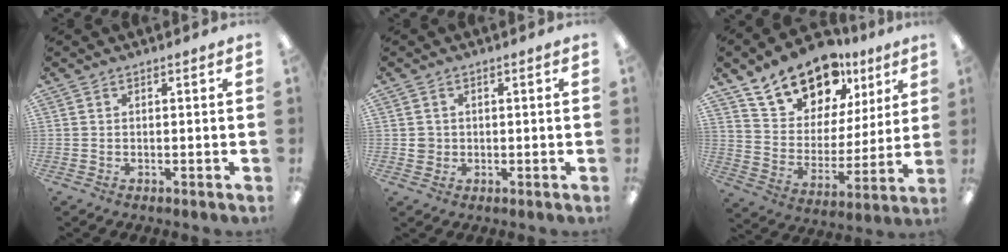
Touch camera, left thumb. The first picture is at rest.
{"total": 2.4, "force": [0.3, 2.4, 0.5], "torque": [-0.011, 0.005, 0.004]}
{"total": 18.0, "force": [13.9, 9.7, 5.8], "torque": [-0.115, -0.090, 0.256]}